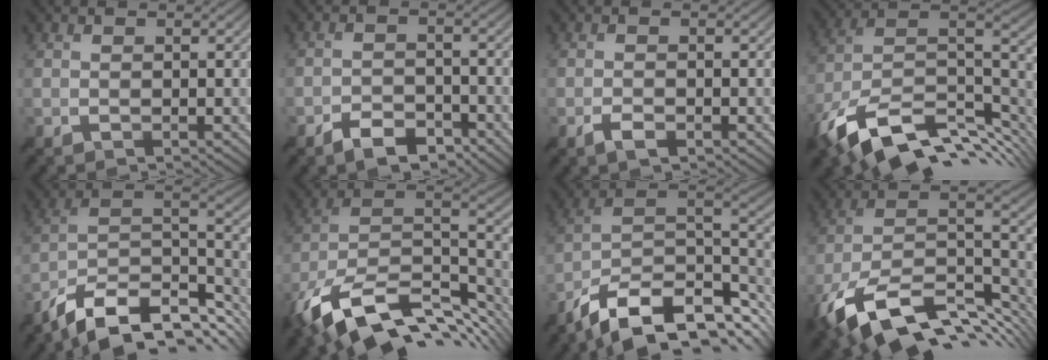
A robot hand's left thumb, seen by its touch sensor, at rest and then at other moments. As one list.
[{"total": 4.5, "force": [-3.6, 1.8, 2.0], "torque": [-0.031, -0.001, -0.065]}, {"total": 1.7, "force": [-1.2, 0.5, 1.1], "torque": [-0.020, 0.000, -0.023]}, {"total": 16.2, "force": [-8.1, 8.5, 11.2], "torque": [-0.256, -0.026, -0.132]}, {"total": 14.1, "force": [-9.1, 6.0, 9.0], "torque": [-0.207, -0.013, -0.152]}, {"total": 16.7, "force": [-9.0, 8.6, 11.1], "torque": [-0.265, -0.026, -0.145]}, {"total": 14.4, "force": [-8.2, 6.4, 9.9], "torque": [-0.213, -0.011, -0.140]}, {"total": 17.6, "force": [-9.6, 8.7, 12.0], "torque": [-0.277, -0.027, -0.155]}]